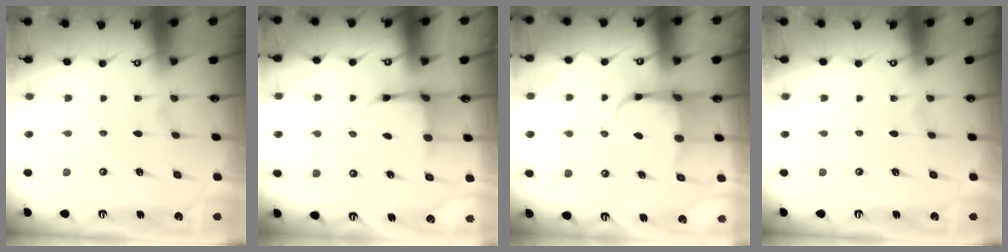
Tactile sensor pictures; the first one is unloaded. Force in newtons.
{"total": 3.8, "press": 3.6, "slide": 1.3}
{"total": 5.3, "press": 5.3, "slide": 0.5}
{"total": 0.0}